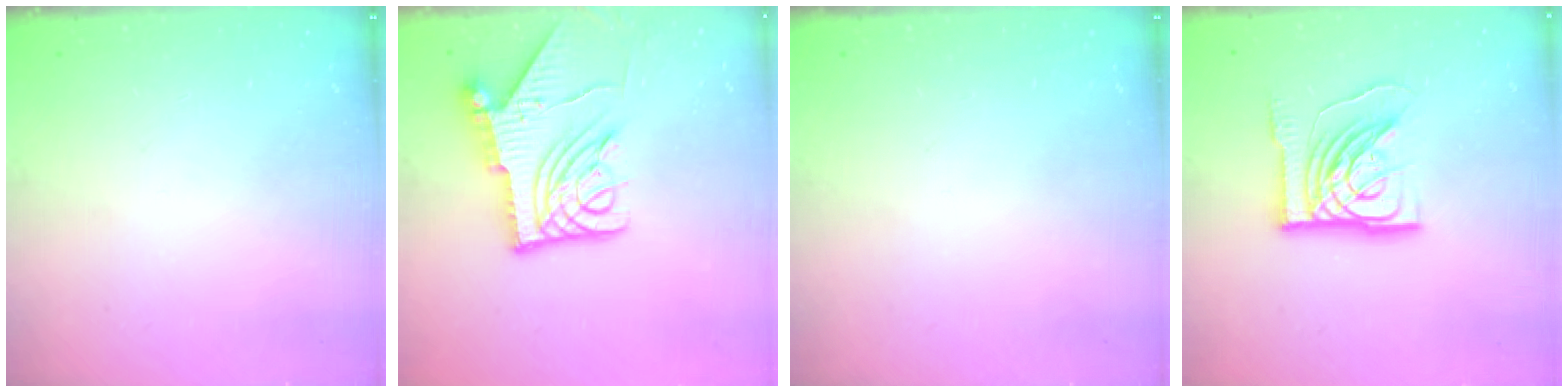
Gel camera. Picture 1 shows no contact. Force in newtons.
{"total": 13.5, "press": 13.4, "slide": 1.6}
{"total": 0.0}
{"total": 15.9, "press": 15.7, "slide": 1.9}